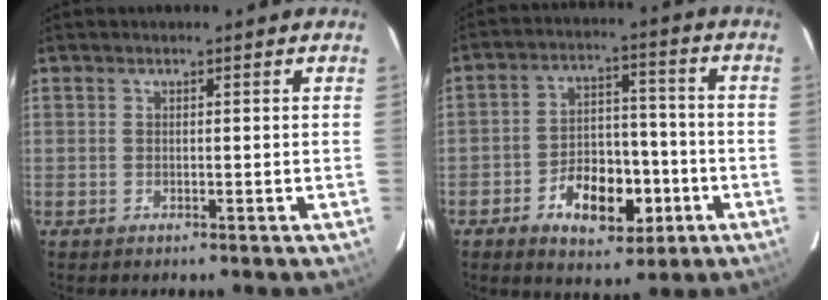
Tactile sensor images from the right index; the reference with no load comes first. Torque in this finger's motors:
{"motor_torque": [0.31, -0.26, 0.23, 0.08]}